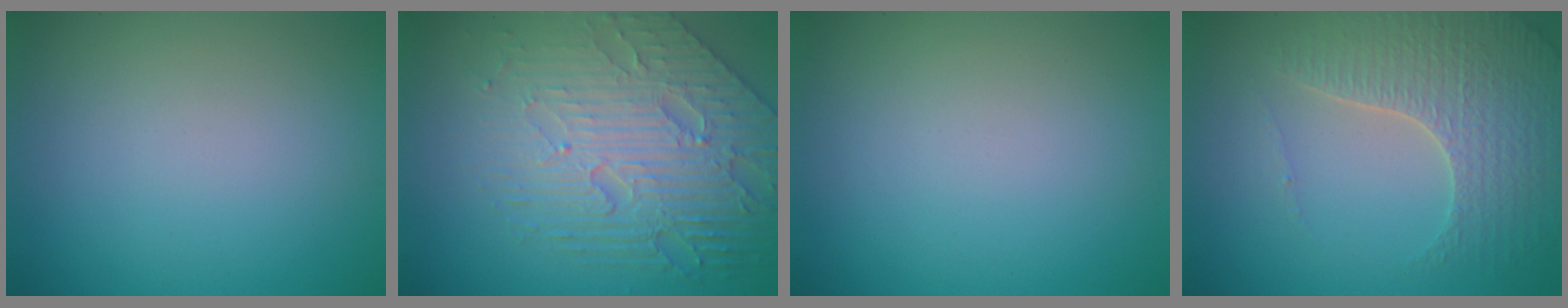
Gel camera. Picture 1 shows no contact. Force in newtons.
{"total": 7.3, "press": 5.5, "slide": 4.8}
{"total": 0.0}
{"total": 4.3, "press": 4.0, "slide": 1.5}